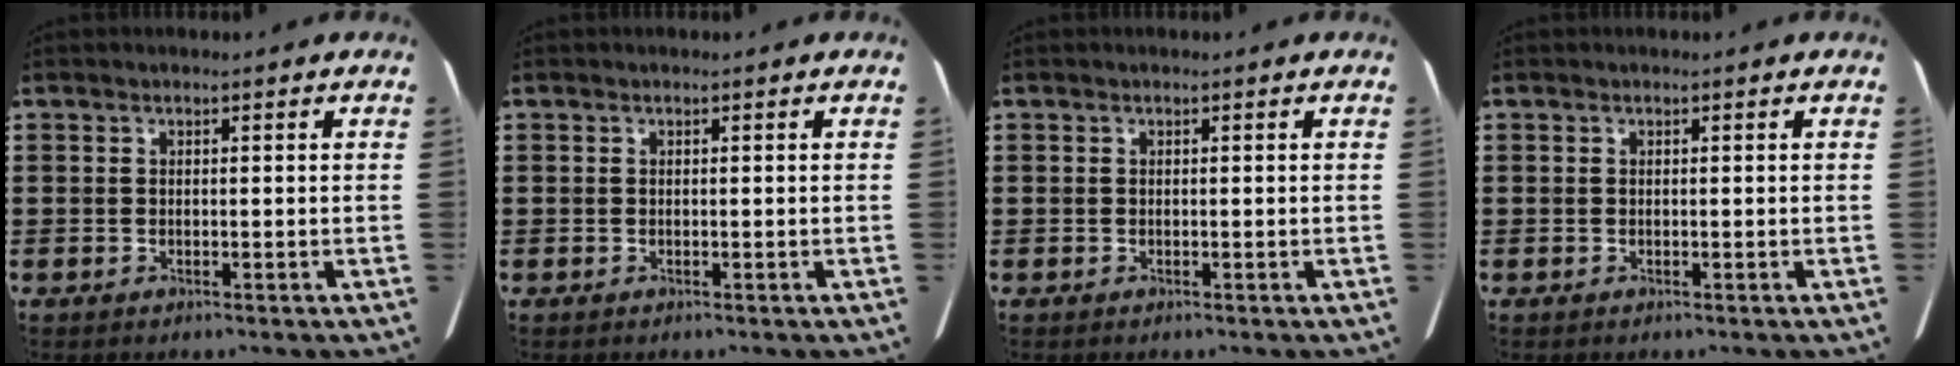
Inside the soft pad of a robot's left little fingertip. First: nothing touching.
{"total": 0.0}
{"total": 0.0}
{"total": 0.0}